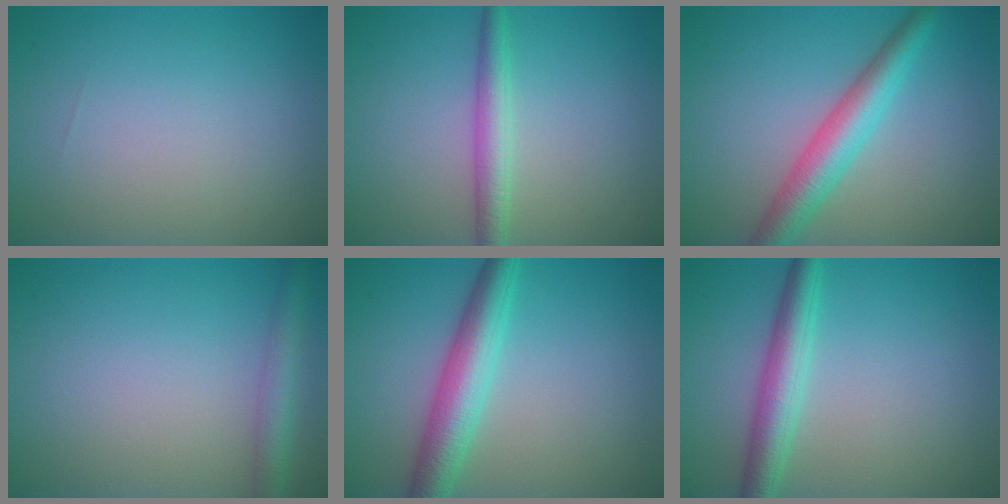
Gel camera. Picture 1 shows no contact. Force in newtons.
{"total": 2.9, "press": 2.9, "slide": 0.1}
{"total": 4.6, "press": 4.6, "slide": 0.2}
{"total": 2.9, "press": 2.9, "slide": 0.1}
{"total": 5.1, "press": 5.1, "slide": 0.1}
{"total": 3.9, "press": 3.9, "slide": 0.1}